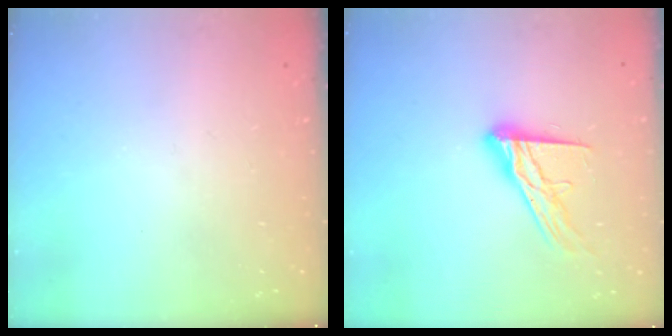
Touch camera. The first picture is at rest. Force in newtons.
{"total": 13.2, "press": 13.2, "slide": 1.1}